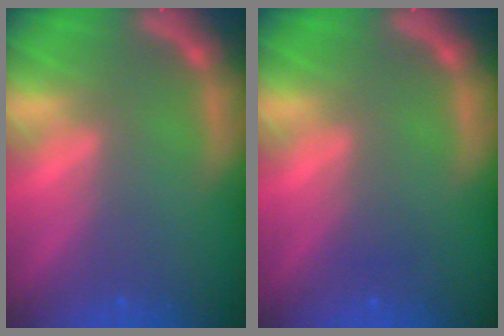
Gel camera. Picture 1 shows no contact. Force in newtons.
{"total": 1.0}